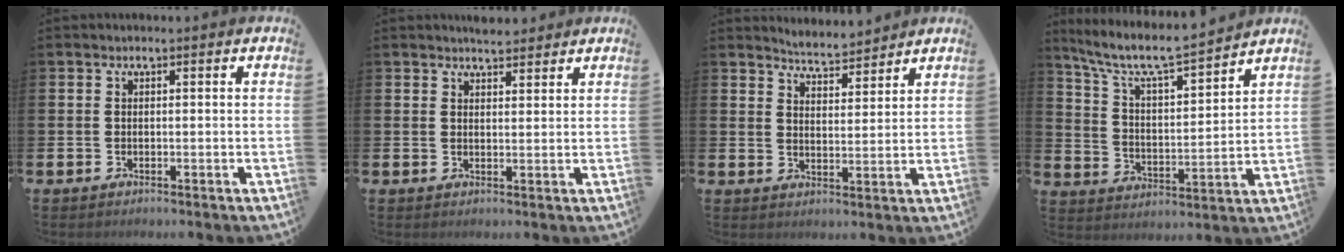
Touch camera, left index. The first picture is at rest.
{"total": 2.7, "force": [2.6, 0.6, -0.3], "torque": [0.018, -0.016, 0.044]}
{"total": 4.7, "force": [4.7, 0.1, -0.1], "torque": [-0.007, -0.032, 0.084]}
{"total": 7.9, "force": [7.1, 1.1, 3.3], "torque": [-0.098, -0.049, 0.119]}